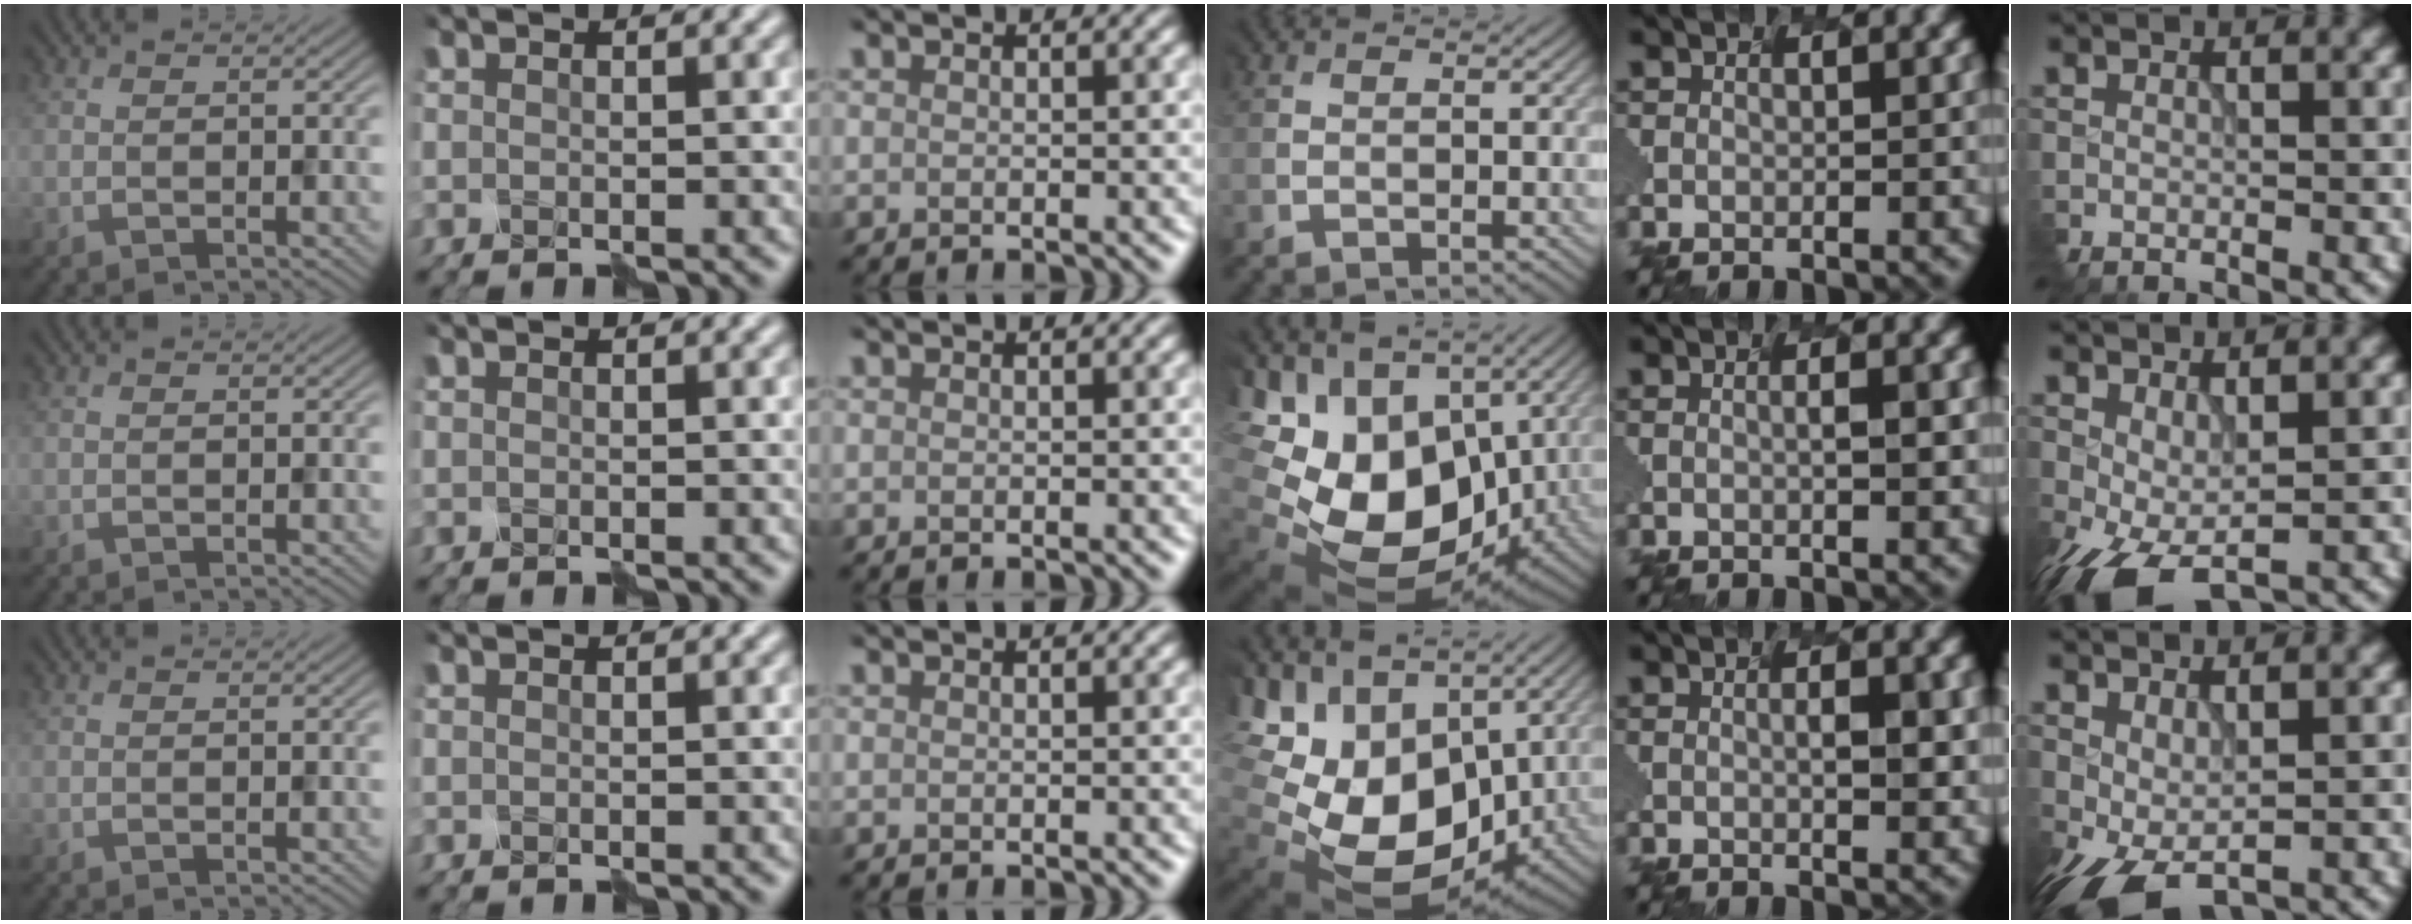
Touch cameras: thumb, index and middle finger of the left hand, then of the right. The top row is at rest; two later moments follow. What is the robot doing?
{"motion": "disassemble", "object": "velcro strap"}